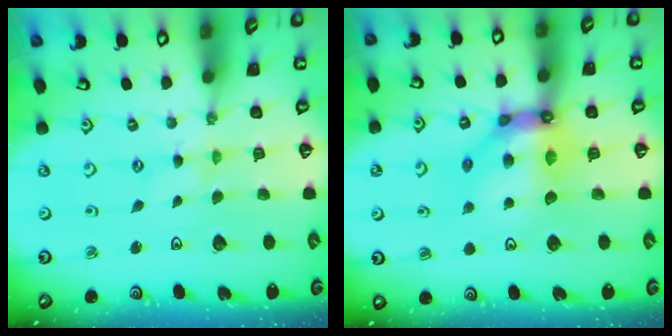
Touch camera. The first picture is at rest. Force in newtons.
{"total": 12.4, "press": 12.3, "slide": 1.5}